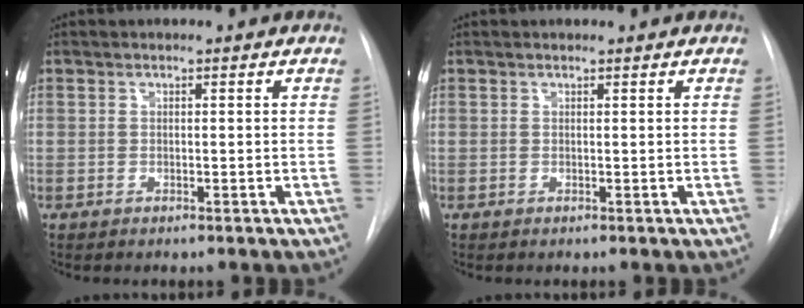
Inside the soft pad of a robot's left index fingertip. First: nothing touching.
{"total": 0.6, "force": [0.5, 0.1, 0.1], "torque": [-0.006, 0.008, 0.007]}